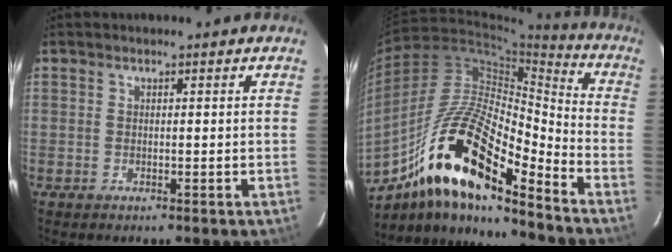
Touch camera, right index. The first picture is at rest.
{"total": 19.0, "force": [-11.6, 4.6, 14.3], "torque": [-0.268, 0.021, -0.197]}